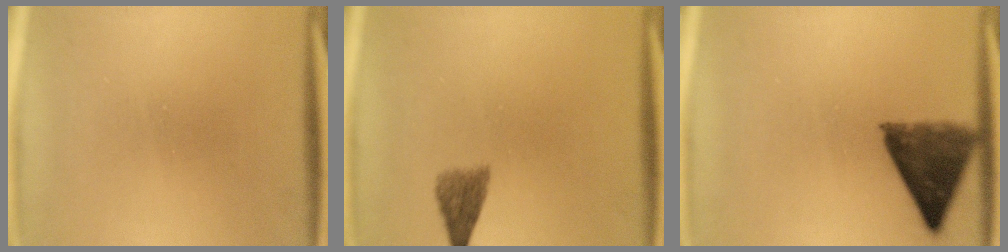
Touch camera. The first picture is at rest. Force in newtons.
{"total": 2.9}
{"total": 8.2}